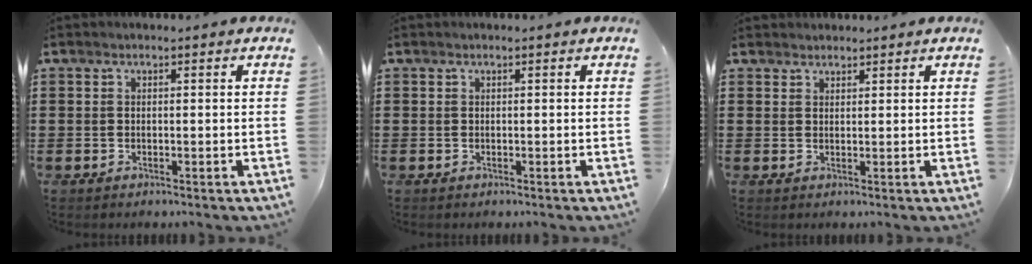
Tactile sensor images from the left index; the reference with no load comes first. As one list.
[{"total": 0.0}, {"total": 1.6, "force": [1.5, 0.5, -0.2], "torque": [-0.001, 0.002, 0.031]}]